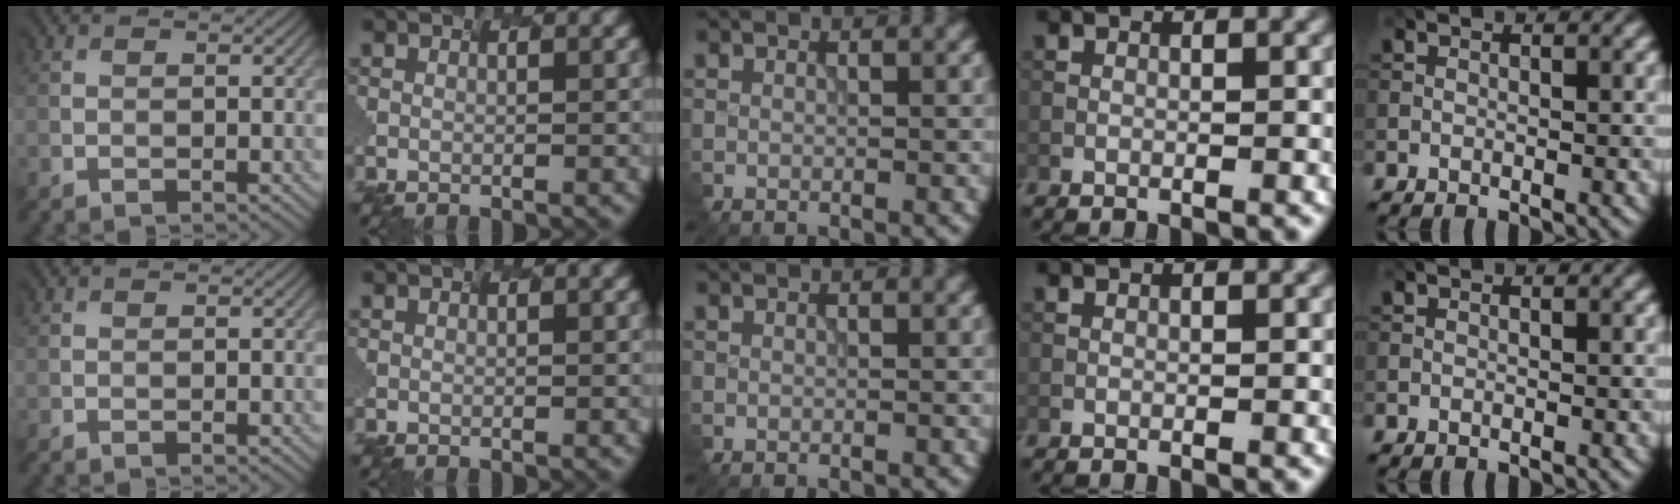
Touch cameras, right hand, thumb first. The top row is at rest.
{}